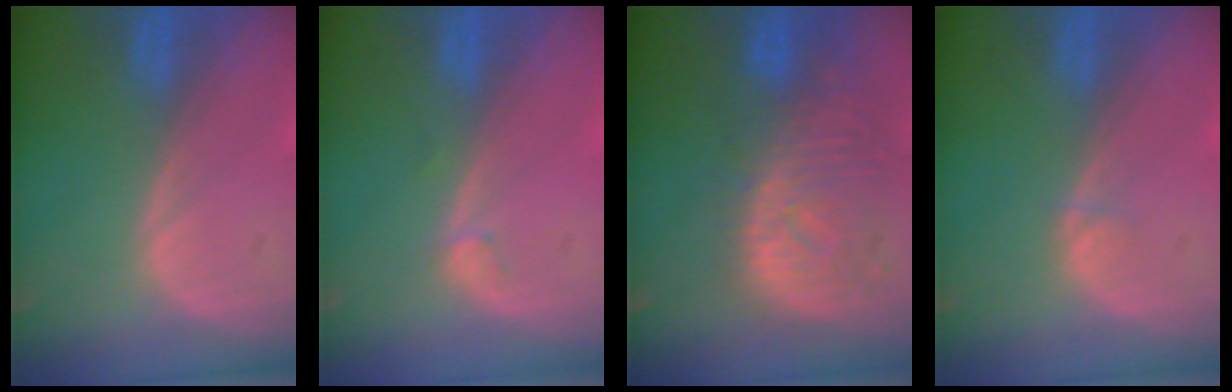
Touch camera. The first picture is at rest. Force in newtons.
{"total": 0.8, "press": 0.7, "slide": 0.1}
{"total": 10.8, "press": 9.6, "slide": 4.9}
{"total": 0.5, "press": 0.5, "slide": 0.1}